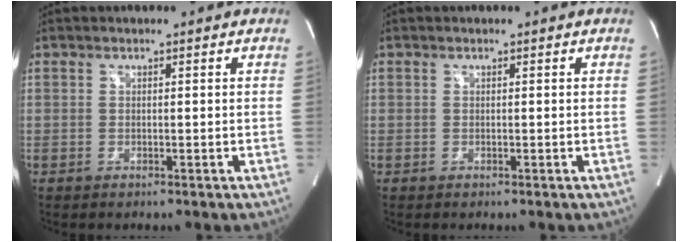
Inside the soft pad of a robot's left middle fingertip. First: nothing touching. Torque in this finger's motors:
{"motor_torque": [-0.04, -0.06, 0.17, 0.01]}